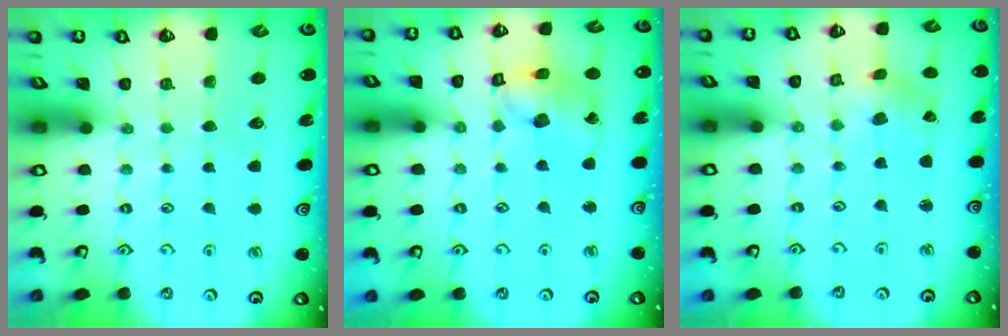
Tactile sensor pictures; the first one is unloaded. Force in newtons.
{"total": 11.4, "press": 11.3, "slide": 1.7}
{"total": 1.1, "press": 1.0, "slide": 0.1}